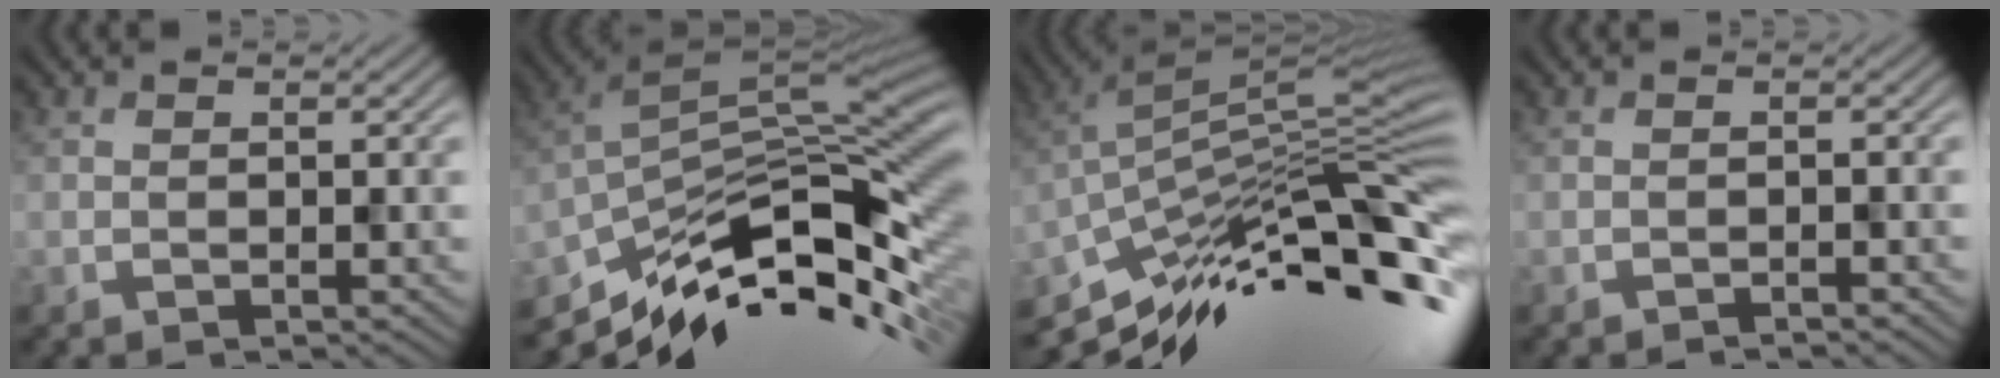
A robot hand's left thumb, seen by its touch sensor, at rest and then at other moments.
{"total": 13.0, "force": [-6.8, 4.4, 10.2], "torque": [-0.210, 0.000, -0.122]}
{"total": 15.1, "force": [-7.7, 3.3, 12.5], "torque": [-0.232, 0.018, -0.139]}
{"total": 0.9, "force": [-0.8, 0.0, 0.3], "torque": [-0.004, 0.002, -0.018]}